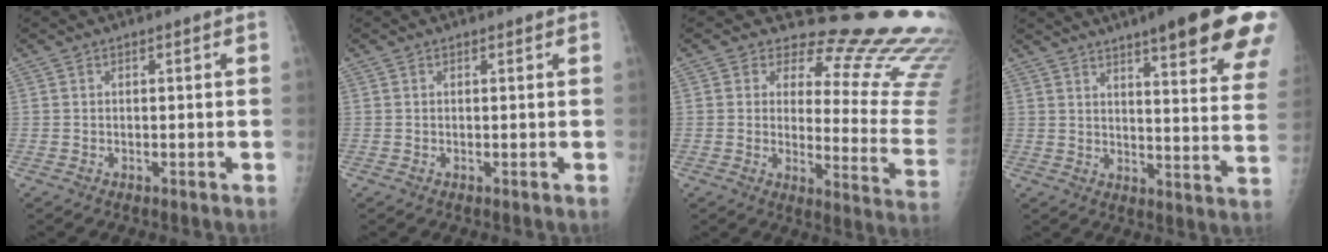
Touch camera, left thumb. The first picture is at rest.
{"total": 0.0}
{"total": 21.0, "force": [17.2, 7.0, 9.8], "torque": [-0.073, -0.160, 0.189]}
{"total": 24.3, "force": [16.0, 4.1, 17.8], "torque": [-0.202, -0.055, 0.199]}